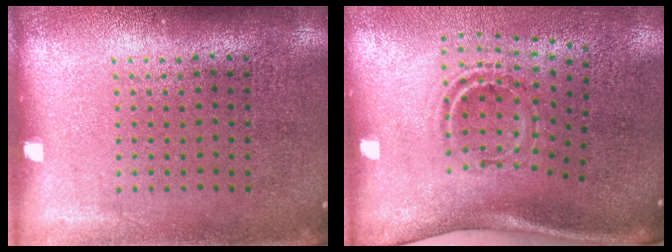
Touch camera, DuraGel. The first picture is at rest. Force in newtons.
{"total": 2.2, "press": 1.2, "slide": 1.8}